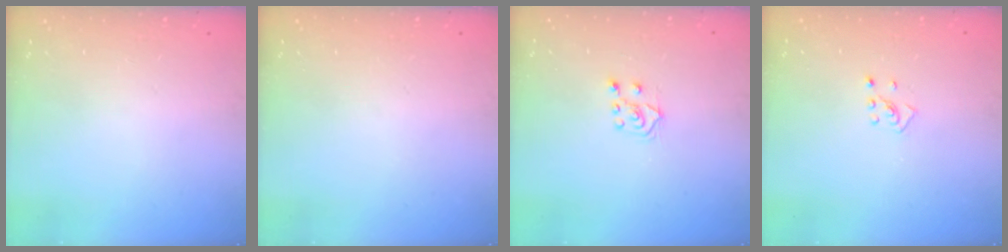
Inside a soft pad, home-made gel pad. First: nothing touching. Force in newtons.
{"total": 0.0}
{"total": 6.0, "press": 6.0, "slide": 0.4}
{"total": 2.7, "press": 2.6, "slide": 0.9}